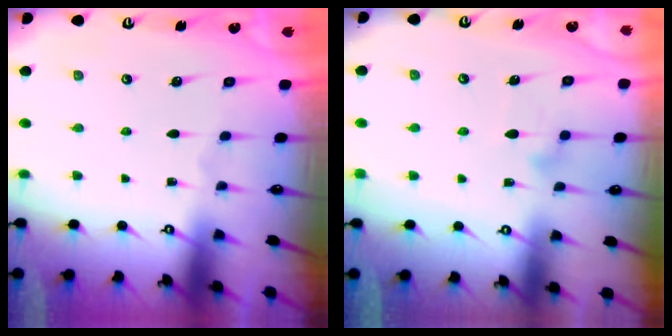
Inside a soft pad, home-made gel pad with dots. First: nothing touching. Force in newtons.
{"total": 9.8, "press": 9.8, "slide": 0.6}